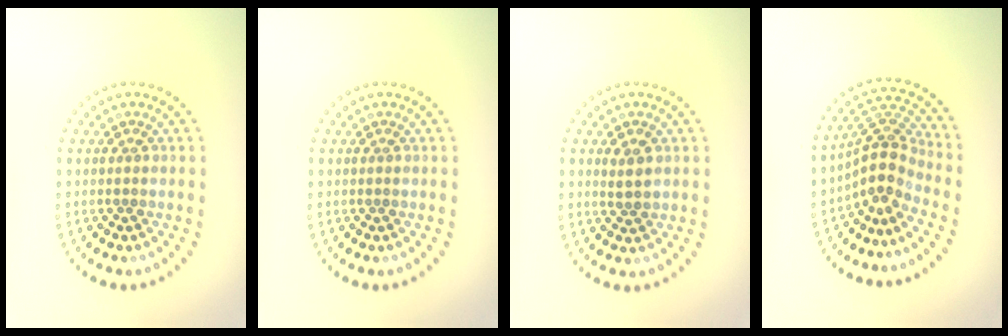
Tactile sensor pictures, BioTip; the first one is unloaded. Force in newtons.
{"total": 0.0}
{"total": 1.3, "press": 1.3, "slide": 0.3}
{"total": 3.9, "press": 2.8, "slide": 2.7}